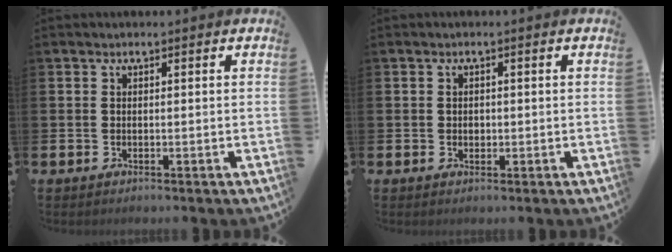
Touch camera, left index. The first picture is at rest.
{"total": 0.8, "force": [0.1, 0.7, 0.4], "torque": [0.000, 0.003, -0.002]}